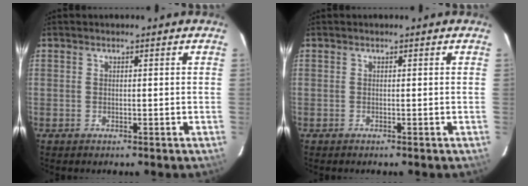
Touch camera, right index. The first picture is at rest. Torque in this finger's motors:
{"motor_torque": [0.04, -0.06, 0.03, 0.01]}